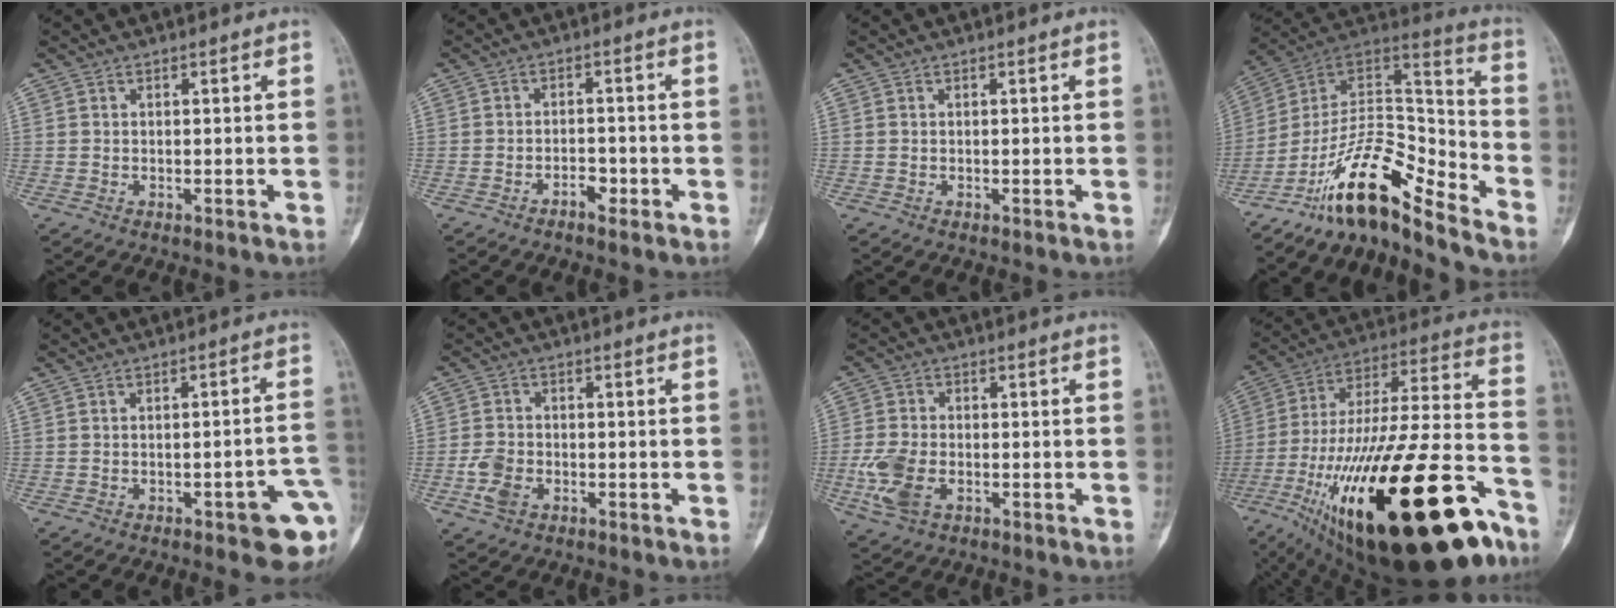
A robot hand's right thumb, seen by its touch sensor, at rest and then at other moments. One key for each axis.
{"total": 2.6, "fx": -1.7, "fy": 1.2, "fz": 1.5, "tx": -0.023, "ty": 0.016, "tz": -0.031}
{"total": 0.0}
{"total": 16.7, "fx": -12.8, "fy": 4.8, "fz": 9.6, "tx": -0.138, "ty": 0.123, "tz": -0.228}
{"total": 9.4, "fx": -3.5, "fy": 2.5, "fz": 8.4, "tx": -0.091, "ty": 0.021, "tz": -0.036}
{"total": 5.0, "fx": -1.9, "fy": 3.4, "fz": 3.2, "tx": -0.063, "ty": 0.006, "tz": -0.037}
{"total": 8.0, "fx": -2.4, "fy": 4.8, "fz": 5.9, "tx": -0.135, "ty": 0.003, "tz": -0.045}
{"total": 43.3, "fx": -21.5, "fy": 14.2, "fz": 34.8, "tx": -0.552, "ty": 0.038, "tz": -0.344}